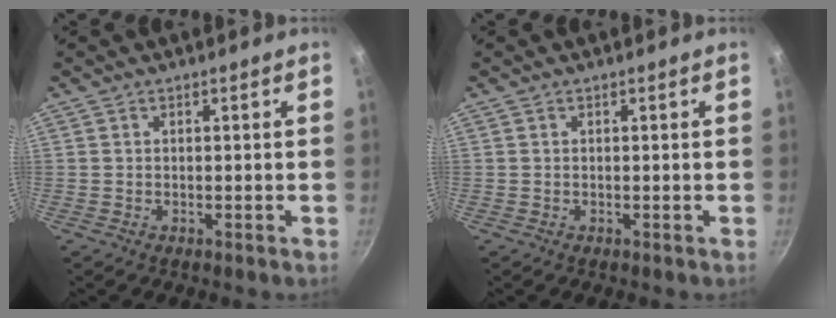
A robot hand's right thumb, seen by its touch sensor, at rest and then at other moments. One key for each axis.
{"total": 0.0}